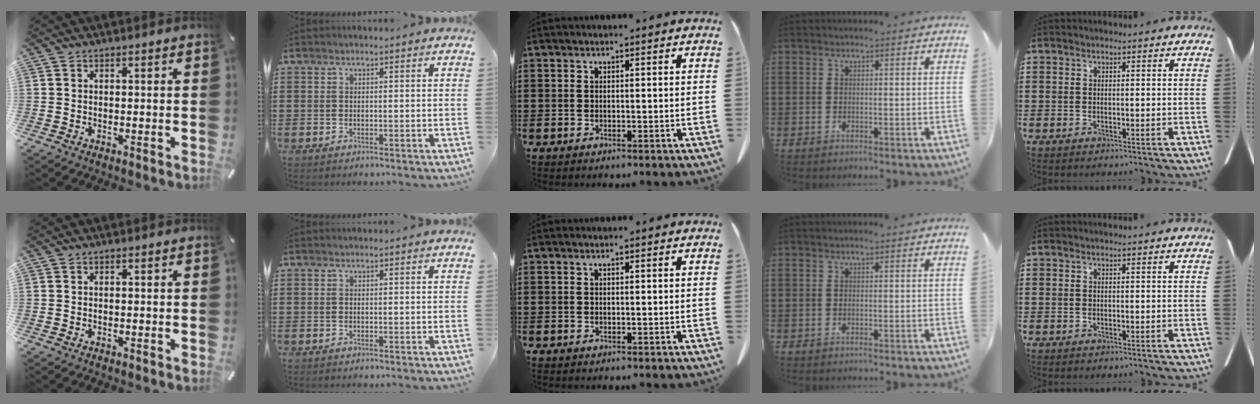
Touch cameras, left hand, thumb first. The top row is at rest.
{}